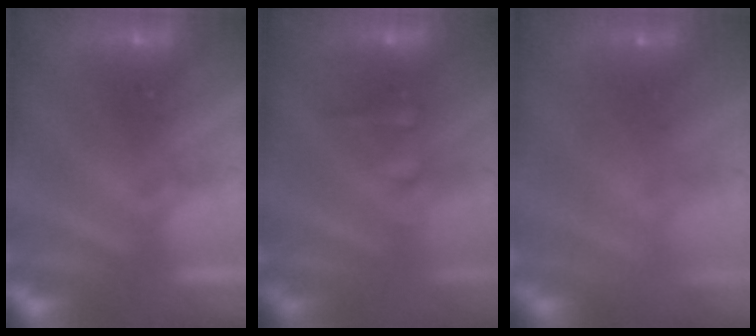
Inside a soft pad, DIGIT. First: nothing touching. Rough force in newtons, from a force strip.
{"total": 2.3}
{"total": 7.9}